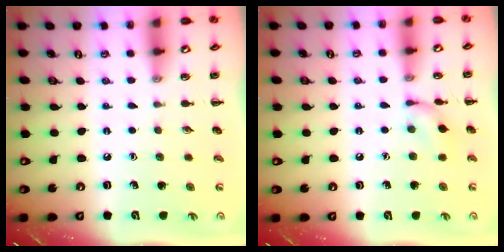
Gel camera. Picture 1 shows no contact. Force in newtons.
{"total": 7.4, "press": 7.4, "slide": 0.7}